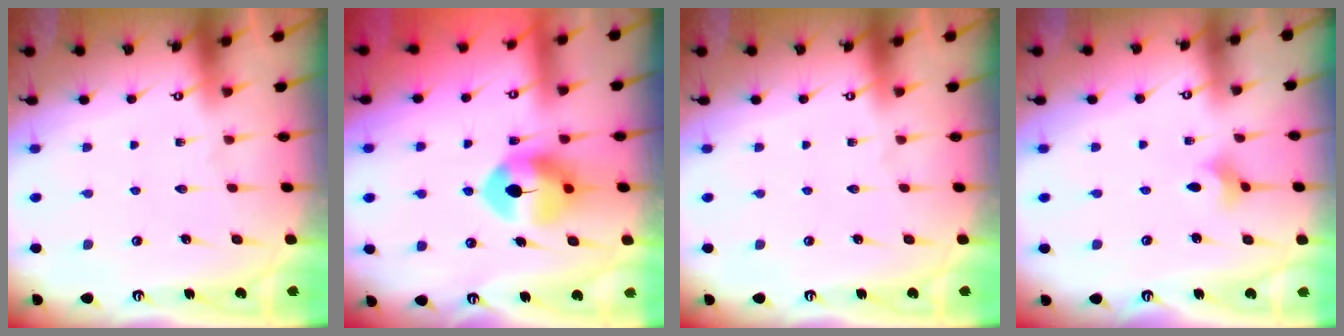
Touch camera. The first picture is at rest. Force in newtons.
{"total": 8.8, "press": 8.8, "slide": 0.9}
{"total": 0.0}
{"total": 2.2, "press": 2.2, "slide": 0.5}